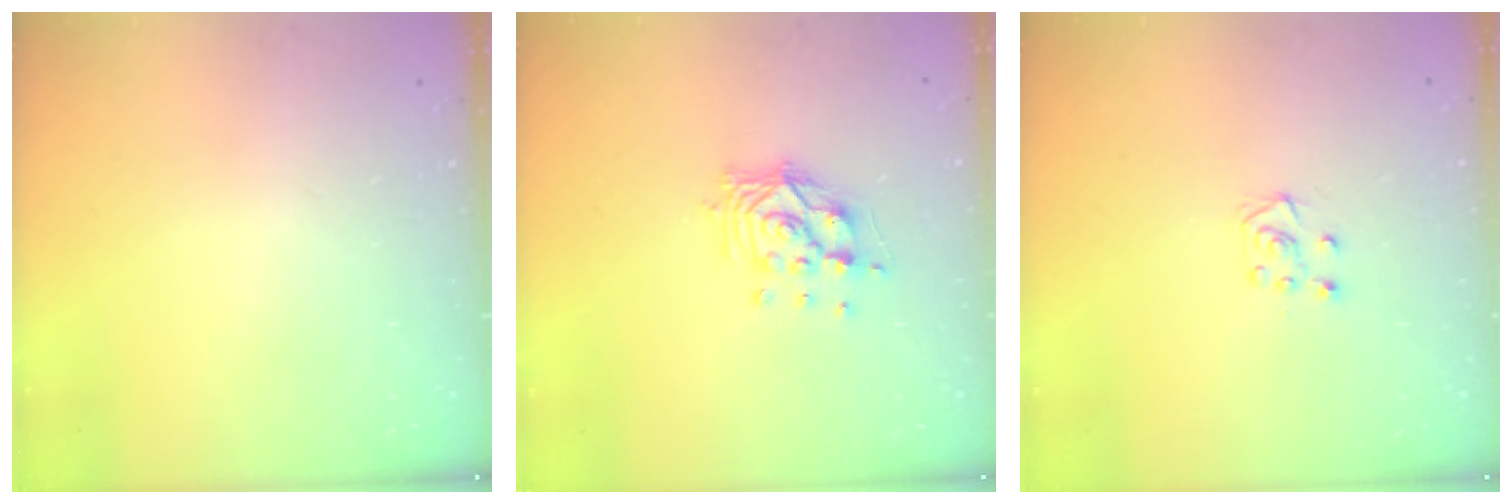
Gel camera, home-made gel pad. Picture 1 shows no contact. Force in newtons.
{"total": 10.1, "press": 10.0, "slide": 1.1}
{"total": 5.8, "press": 5.8, "slide": 0.8}